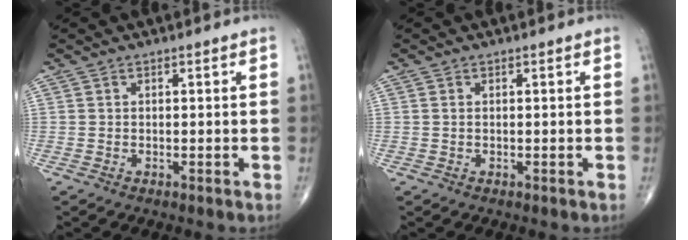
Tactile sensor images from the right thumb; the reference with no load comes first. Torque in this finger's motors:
{"motor_torque": [-0.22, -0.13, -0.22, -0.08, 0.06]}